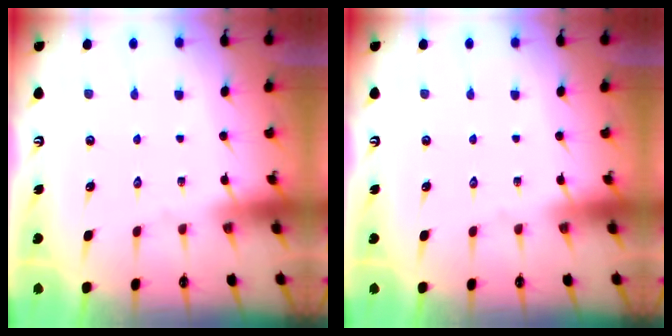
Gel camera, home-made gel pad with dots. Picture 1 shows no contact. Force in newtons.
{"total": 0.0}